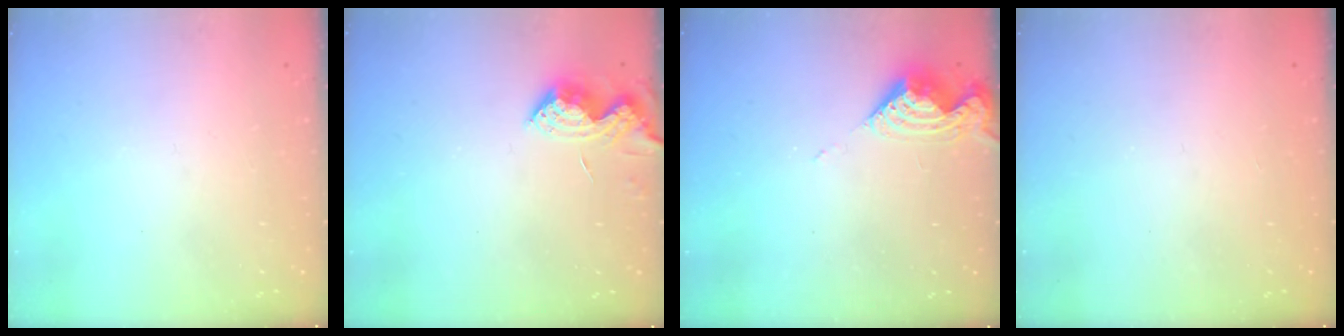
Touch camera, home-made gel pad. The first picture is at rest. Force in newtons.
{"total": 7.9, "press": 7.9, "slide": 0.8}
{"total": 8.0, "press": 8.0, "slide": 0.5}
{"total": 1.1, "press": 1.0, "slide": 0.4}